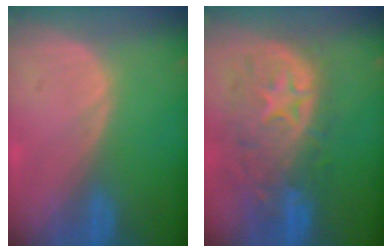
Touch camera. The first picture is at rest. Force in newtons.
{"total": 11.1, "press": 9.8, "slide": 5.2}